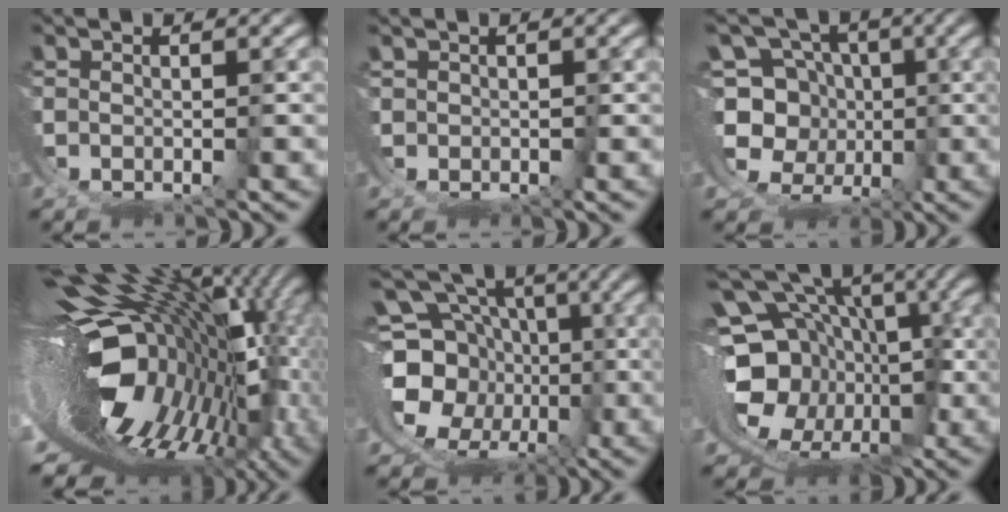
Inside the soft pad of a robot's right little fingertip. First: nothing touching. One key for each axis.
{"total": 2.7, "fx": -0.1, "fy": 2.5, "fz": 0.9, "tx": -0.035, "ty": -0.012, "tz": -0.001}
{"total": 12.4, "fx": -0.3, "fy": 10.3, "fz": 7.0, "tx": -0.156, "ty": -0.044, "tz": -0.003}
{"total": 24.8, "fx": -3.3, "fy": 14.2, "fz": 20.0, "tx": -0.286, "ty": -0.043, "tz": -0.036}
{"total": 16.4, "fx": -0.6, "fy": 13.5, "fz": 9.4, "tx": -0.191, "ty": -0.055, "tz": -0.007}
{"total": 19.7, "fx": 0.3, "fy": 14.9, "fz": 12.9, "tx": -0.245, "ty": -0.050, "tz": 0.011}